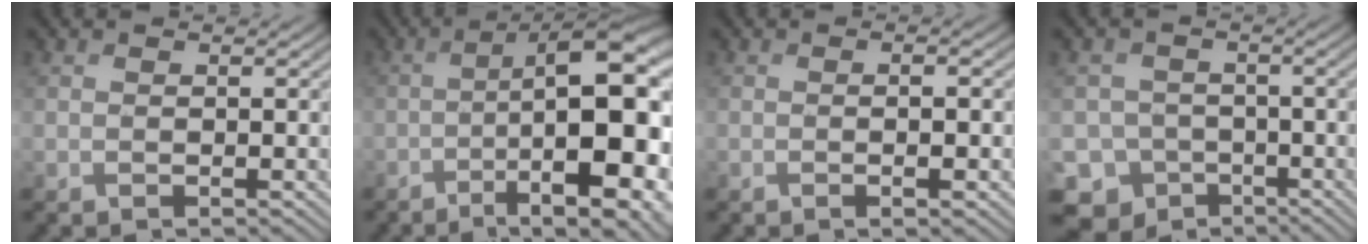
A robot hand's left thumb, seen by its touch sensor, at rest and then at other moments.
{"total": 17.8, "force": [-4.9, 5.6, 16.2], "torque": [-0.209, -0.003, -0.060]}
{"total": 2.9, "force": [-0.4, 0.6, 2.8], "torque": [-0.048, 0.002, -0.009]}
{"total": 9.2, "force": [-5.7, 7.1, 1.6], "torque": [-0.043, -0.022, -0.100]}